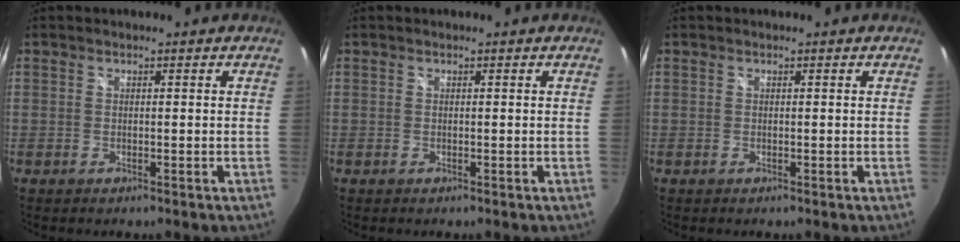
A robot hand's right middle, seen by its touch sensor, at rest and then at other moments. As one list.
[{"total": 0.0}, {"total": 0.0}]